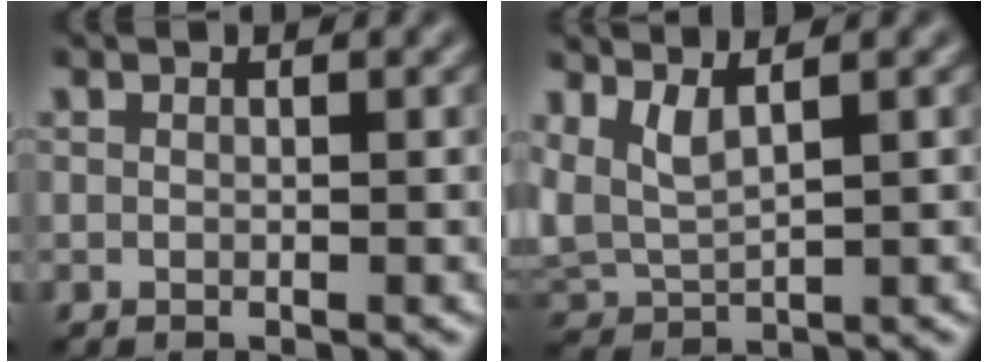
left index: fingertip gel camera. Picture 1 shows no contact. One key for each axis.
{"total": 3.0, "fx": 1.7, "fy": 1.0, "fz": 2.2, "tx": -0.061, "ty": -0.001, "tz": 0.042}